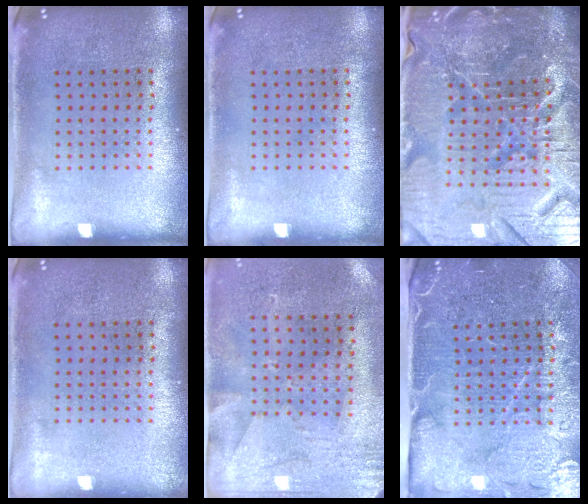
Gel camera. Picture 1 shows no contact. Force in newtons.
{"total": 0.0}
{"total": 7.2, "press": 6.5, "slide": 3.2}
{"total": 0.0}
{"total": 2.8, "press": 2.3, "slide": 1.6}
{"total": 4.5, "press": 3.9, "slide": 2.2}